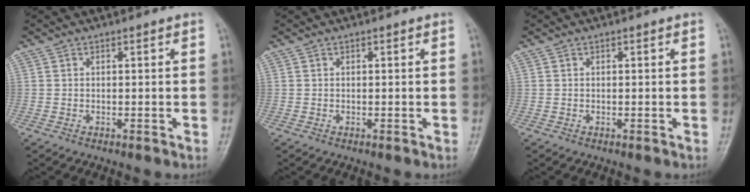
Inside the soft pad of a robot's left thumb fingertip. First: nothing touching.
{"total": 0.0}
{"total": 0.0}